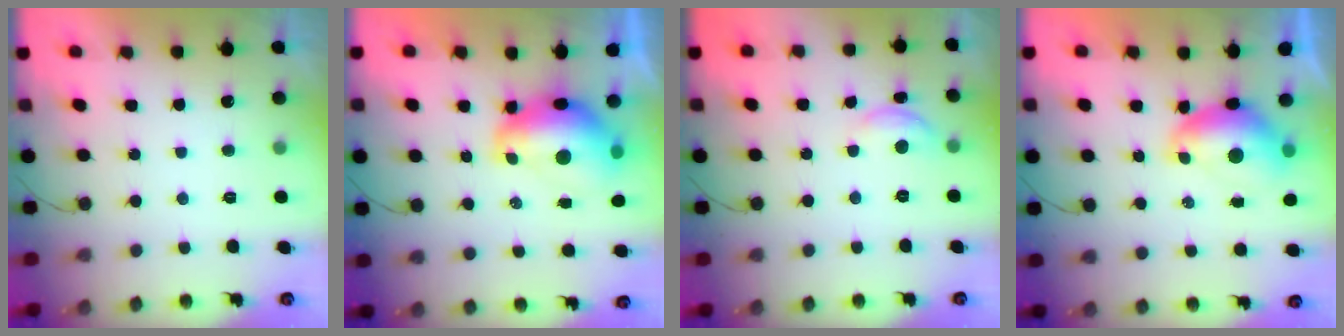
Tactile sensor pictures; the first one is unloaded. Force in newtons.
{"total": 10.0, "press": 9.9, "slide": 1.0}
{"total": 7.7, "press": 7.7, "slide": 0.5}
{"total": 7.6, "press": 7.5, "slide": 0.8}